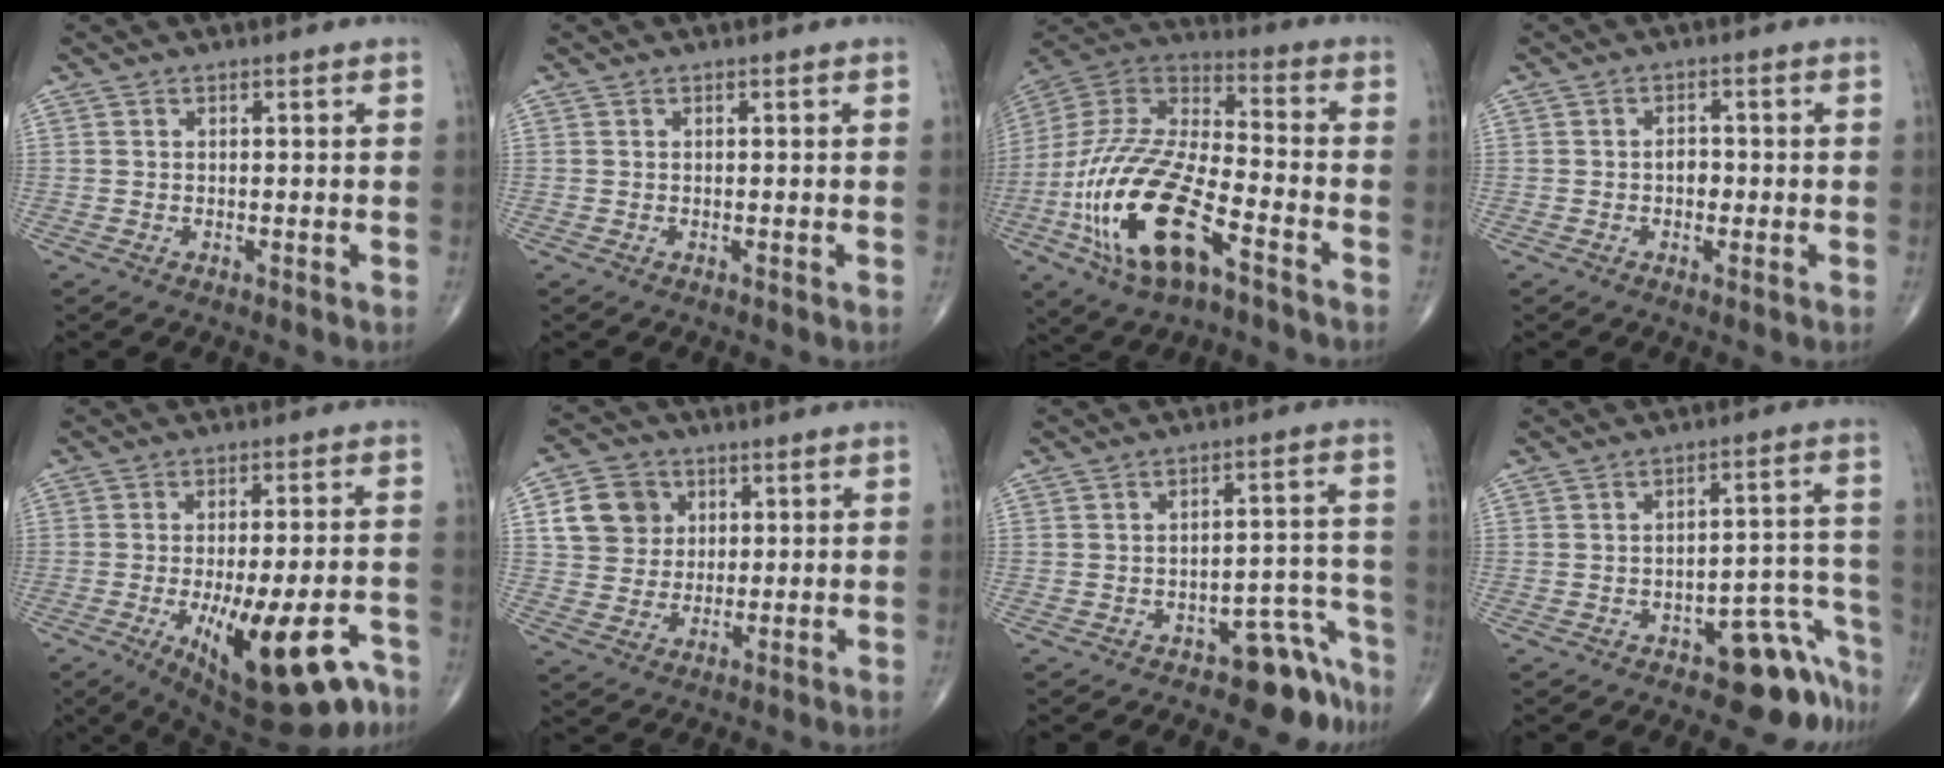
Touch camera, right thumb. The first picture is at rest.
{"total": 0.0}
{"total": 23.9, "force": [-10.1, 10.0, 19.2], "torque": [-0.425, 0.031, -0.185]}
{"total": 1.2, "force": [-0.4, 0.7, 0.9], "torque": [-0.012, 0.001, -0.007]}
{"total": 19.7, "force": [-9.5, 7.1, 15.7], "torque": [-0.186, 0.023, -0.125]}
{"total": 9.3, "force": [2.7, 8.1, 3.6], "torque": [-0.042, -0.003, 0.048]}
{"total": 7.8, "force": [-6.2, 3.4, 3.3], "torque": [-0.002, 0.086, -0.086]}
{"total": 10.2, "force": [-7.5, 4.3, 5.5], "torque": [-0.016, 0.090, -0.100]}